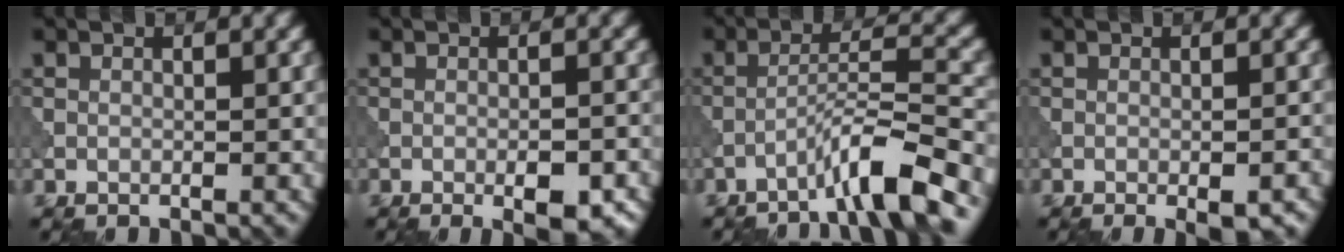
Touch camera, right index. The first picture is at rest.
{"total": 3.7, "force": [-1.8, 1.1, 3.0], "torque": [-0.043, 0.004, -0.021]}
{"total": 5.5, "force": [-3.8, 0.2, 4.0], "torque": [-0.062, 0.022, -0.076]}
{"total": 3.0, "force": [-1.7, 0.7, 2.3], "torque": [-0.035, -0.001, -0.020]}